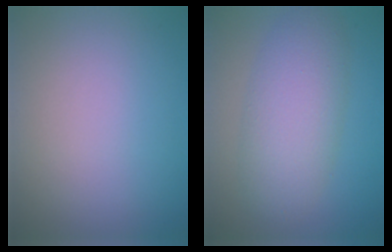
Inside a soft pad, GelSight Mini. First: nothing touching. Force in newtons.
{"total": 5.9, "press": 5.9, "slide": 0.2}